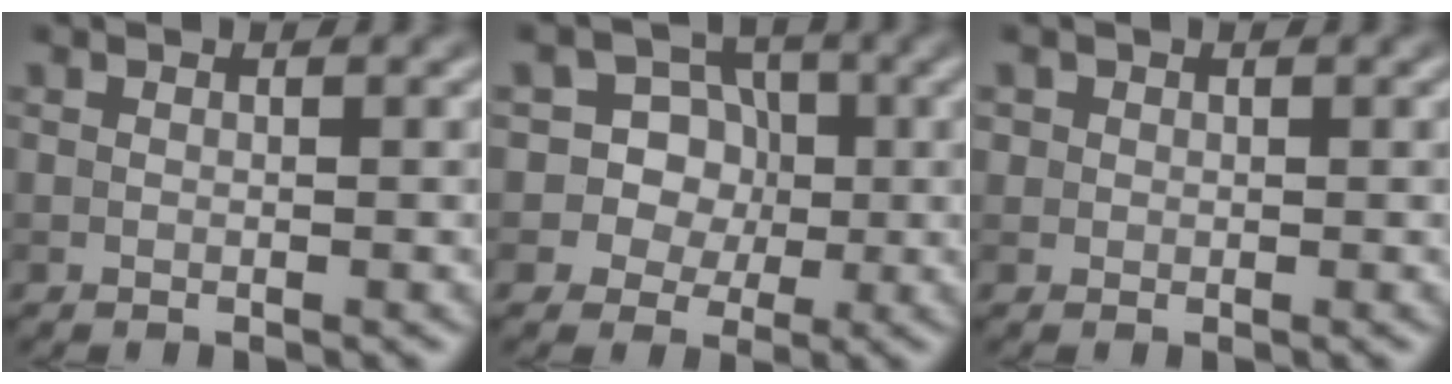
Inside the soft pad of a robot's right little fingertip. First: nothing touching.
{"total": 8.3, "force": [0.7, 7.9, 2.4], "torque": [-0.052, 0.047, 0.001]}
{"total": 0.7, "force": [0.2, 0.7, 0.0], "torque": [0.007, -0.002, 0.003]}